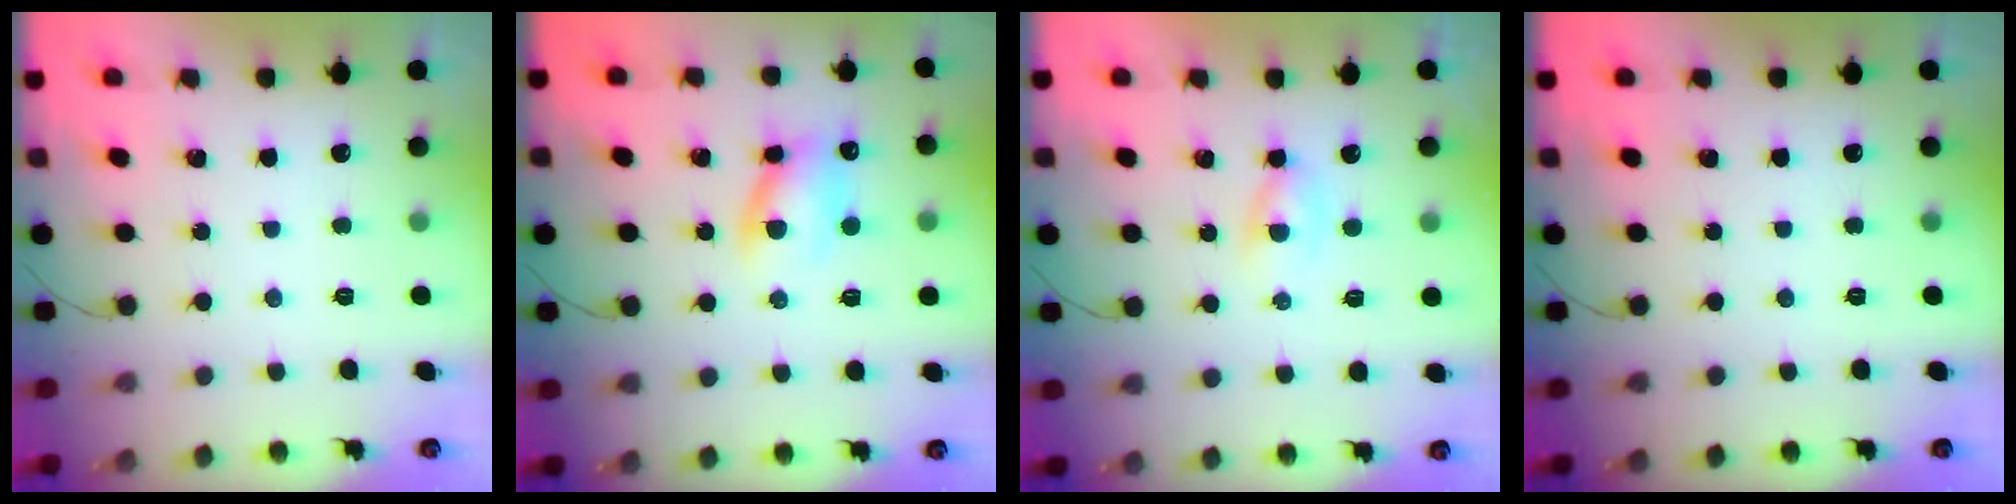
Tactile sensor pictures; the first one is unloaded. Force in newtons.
{"total": 9.4, "press": 9.3, "slide": 1.4}
{"total": 2.3, "press": 2.1, "slide": 0.9}
{"total": 0.0}